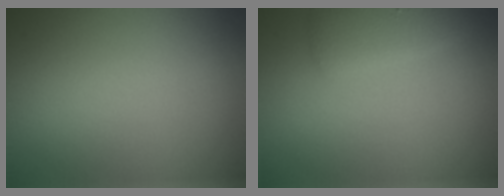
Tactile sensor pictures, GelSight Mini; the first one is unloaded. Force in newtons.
{"total": 2.4, "press": 2.4, "slide": 0.3}